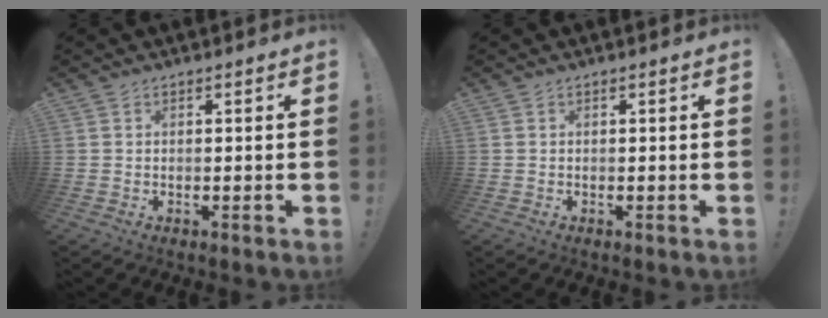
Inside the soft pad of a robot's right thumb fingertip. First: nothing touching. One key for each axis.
{"total": 0.0}